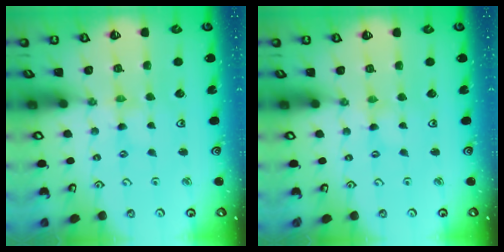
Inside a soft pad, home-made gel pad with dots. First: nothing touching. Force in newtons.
{"total": 0.0}